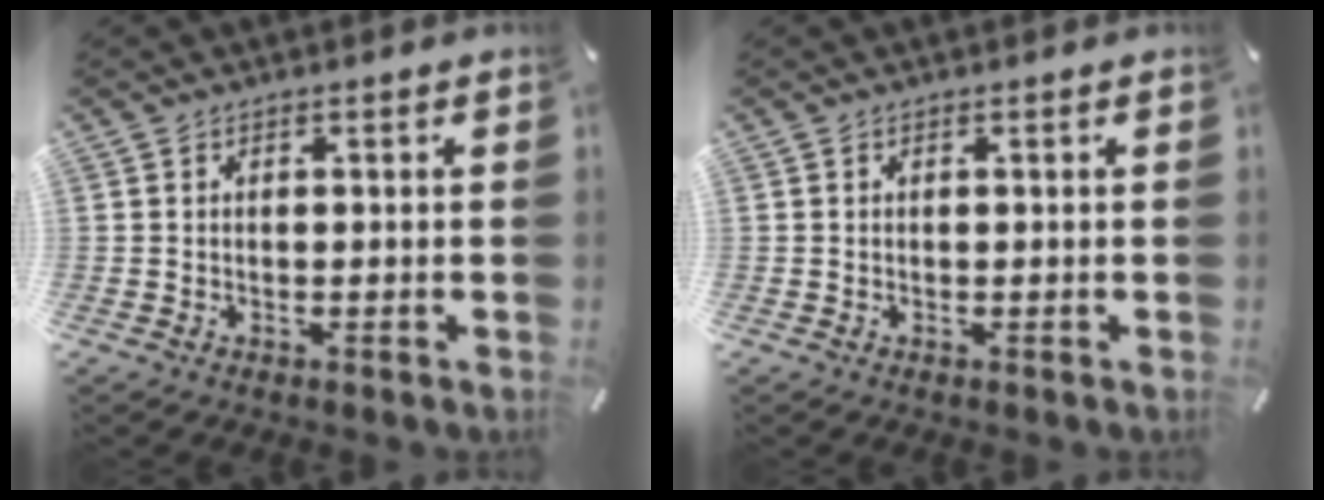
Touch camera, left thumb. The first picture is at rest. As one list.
[{"total": 0.0}]